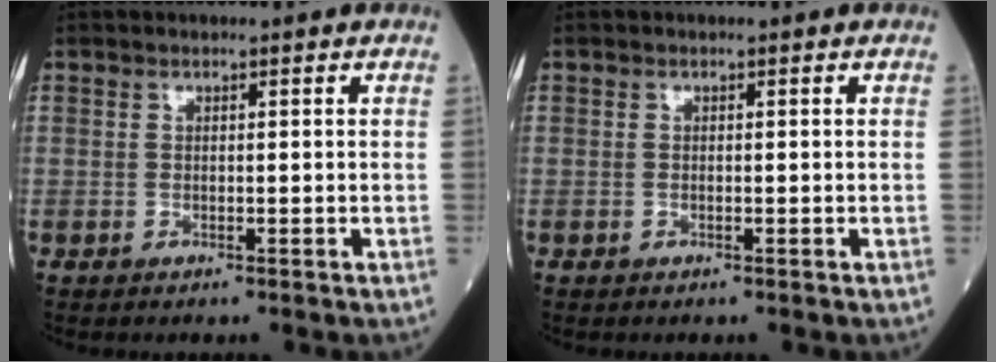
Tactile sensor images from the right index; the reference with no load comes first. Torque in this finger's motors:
{"motor_torque": [-0.10, 0.01, -0.01, -0.01]}